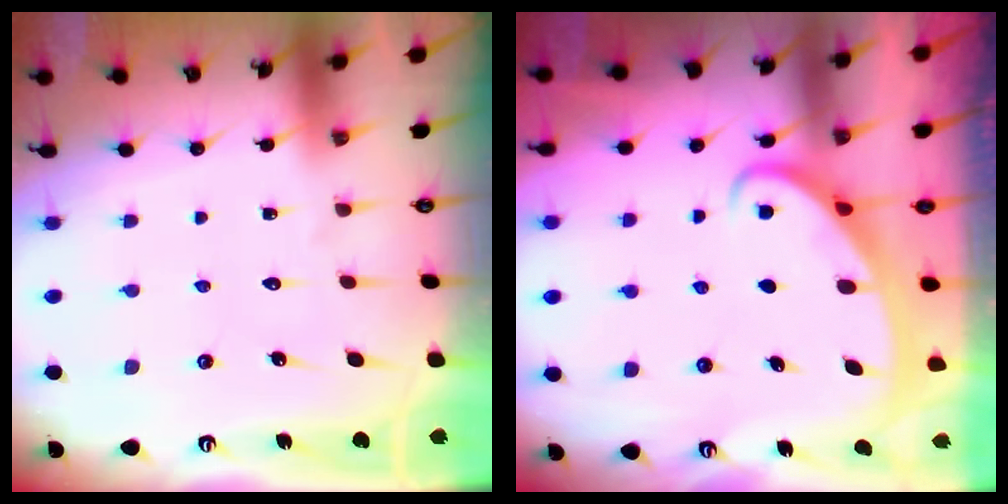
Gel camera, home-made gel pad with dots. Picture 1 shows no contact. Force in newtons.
{"total": 2.4, "press": 2.4, "slide": 0.4}